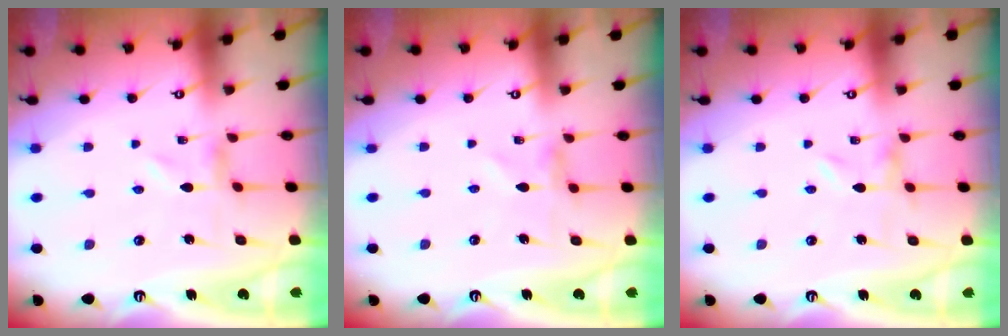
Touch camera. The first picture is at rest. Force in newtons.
{"total": 1.0, "press": 1.0, "slide": 0.2}
{"total": 0.0}